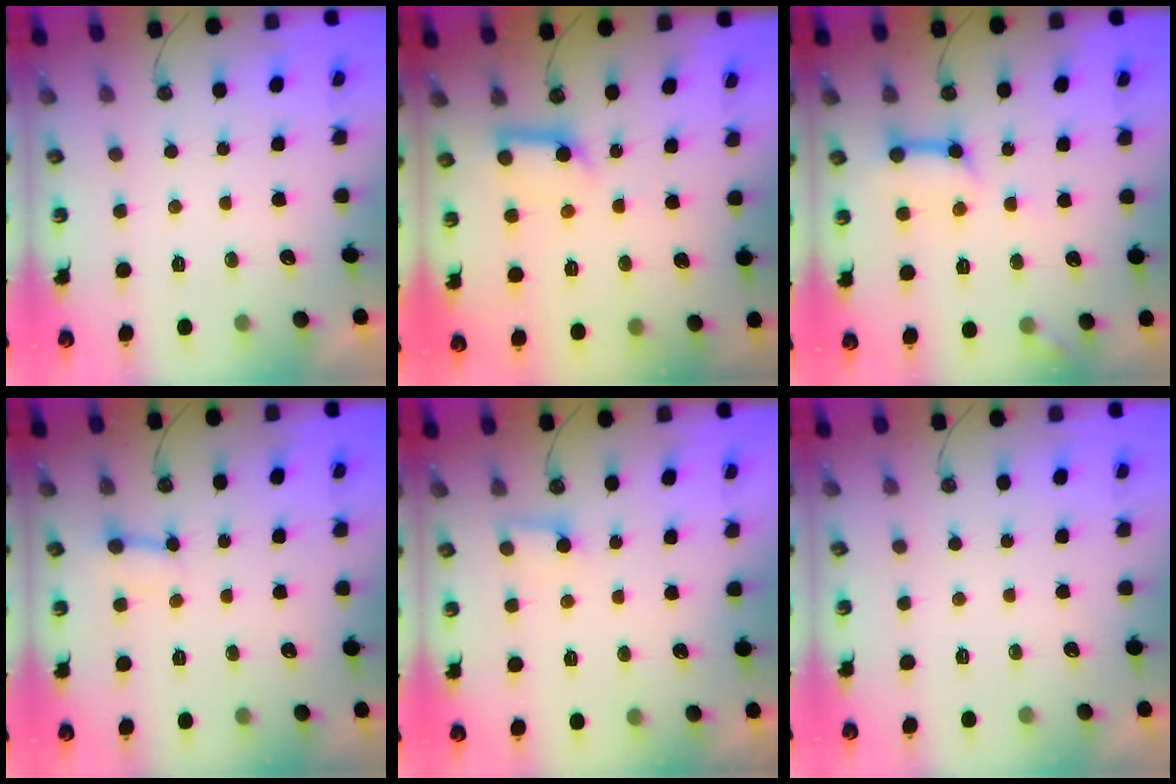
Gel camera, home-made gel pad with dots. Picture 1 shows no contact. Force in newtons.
{"total": 10.2, "press": 10.2, "slide": 1.2}
{"total": 10.8, "press": 10.8, "slide": 0.9}
{"total": 2.6, "press": 2.6, "slide": 0.1}
{"total": 5.3, "press": 5.3, "slide": 0.4}
{"total": 0.0}